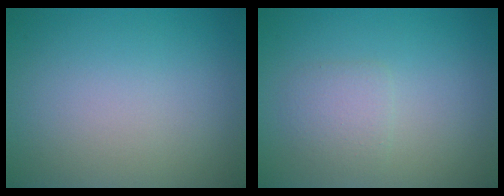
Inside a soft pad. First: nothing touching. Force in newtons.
{"total": 1.9, "press": 1.9, "slide": 0.1}